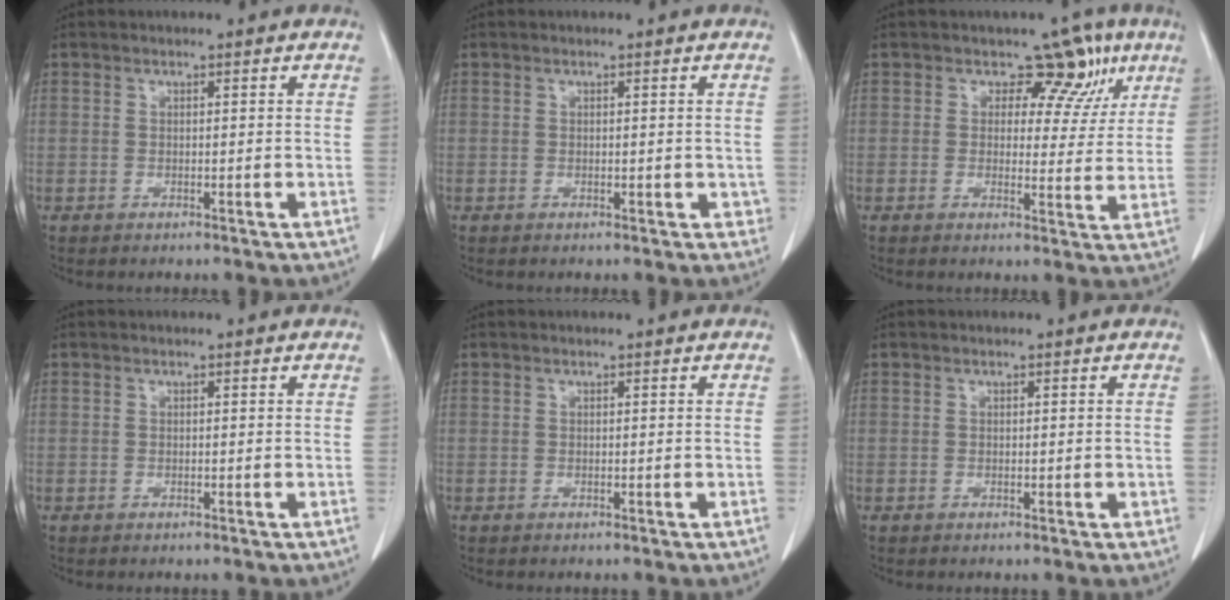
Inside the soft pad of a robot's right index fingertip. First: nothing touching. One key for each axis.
{"total": 1.5, "fx": -0.1, "fy": 0.8, "fz": 1.2, "tx": -0.011, "ty": 0.000, "tz": 0.000}
{"total": 7.2, "fx": 4.1, "fy": 5.1, "fz": 2.9, "tx": -0.012, "ty": 0.005, "tz": 0.037}
{"total": 0.0}
{"total": 0.0}
{"total": 0.7, "fx": -0.1, "fy": 0.2, "fz": 0.6, "tx": -0.012, "ty": -0.001, "tz": 0.001}